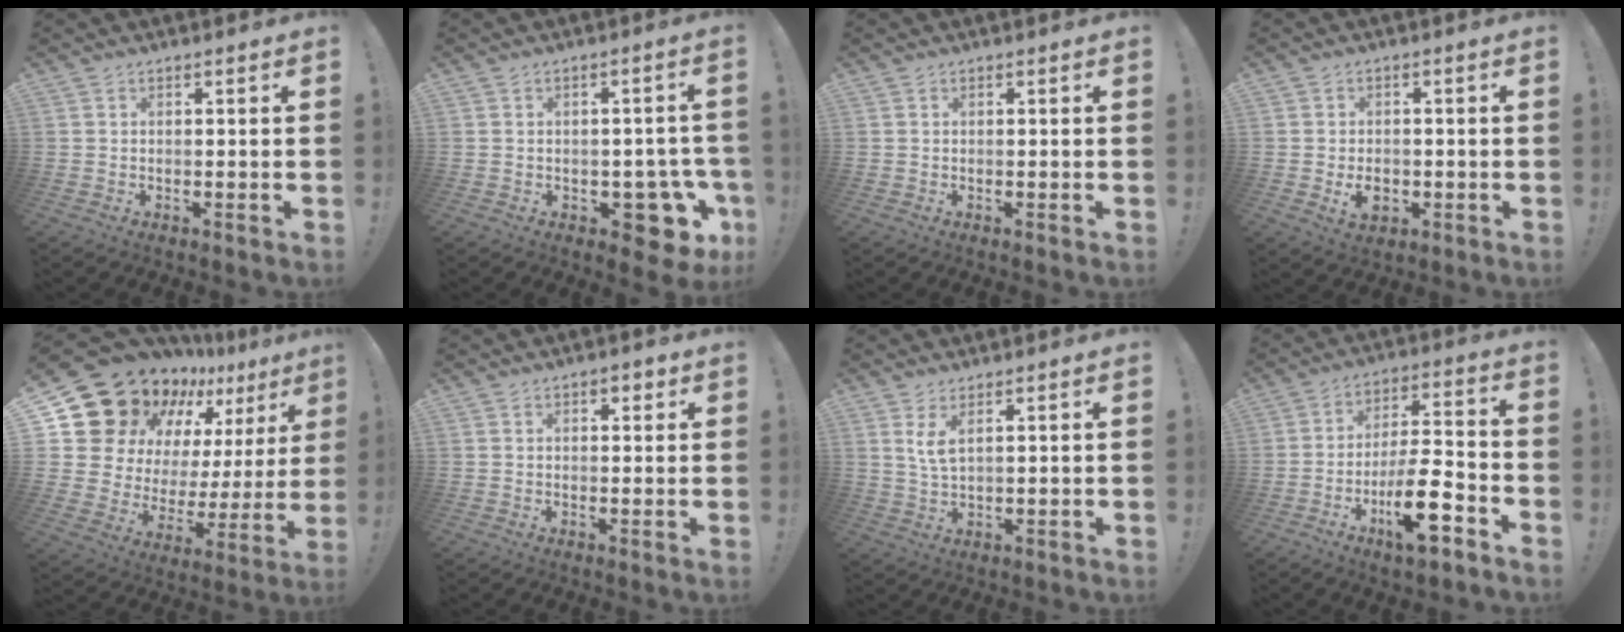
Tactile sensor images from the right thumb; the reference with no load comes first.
{"total": 9.3, "force": [-4.2, 5.5, 6.2], "torque": [-0.056, 0.026, -0.061]}
{"total": 0.9, "force": [0.2, -0.3, 0.8], "torque": [-0.013, 0.000, 0.002]}
{"total": 5.2, "force": [-1.3, 4.0, 3.1], "torque": [-0.035, 0.005, -0.021]}
{"total": 18.6, "force": [12.8, 10.5, 8.4], "torque": [-0.136, -0.101, 0.254]}
{"total": 2.1, "force": [1.0, 1.3, 1.2], "torque": [-0.010, -0.002, 0.013]}
{"total": 4.3, "force": [2.3, 1.1, 3.5], "torque": [-0.057, -0.012, 0.037]}
{"total": 15.8, "force": [-7.3, 5.3, 13.0], "torque": [-0.202, 0.041, -0.117]}